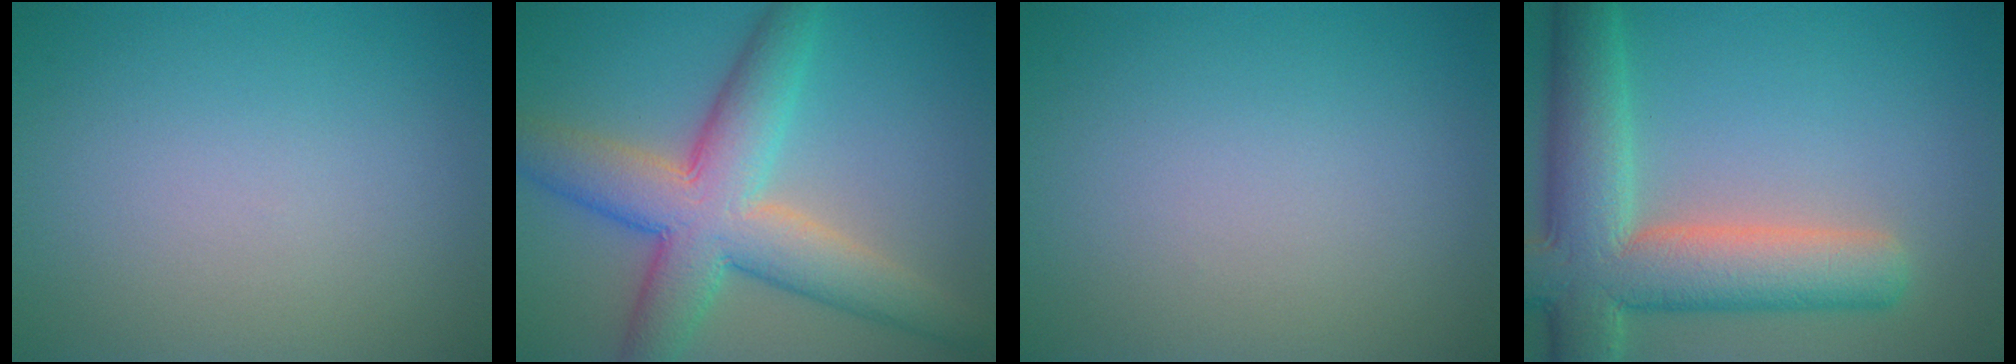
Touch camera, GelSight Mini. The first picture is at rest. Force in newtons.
{"total": 8.8, "press": 8.8, "slide": 0.2}
{"total": 0.0}
{"total": 9.7, "press": 9.7, "slide": 0.9}